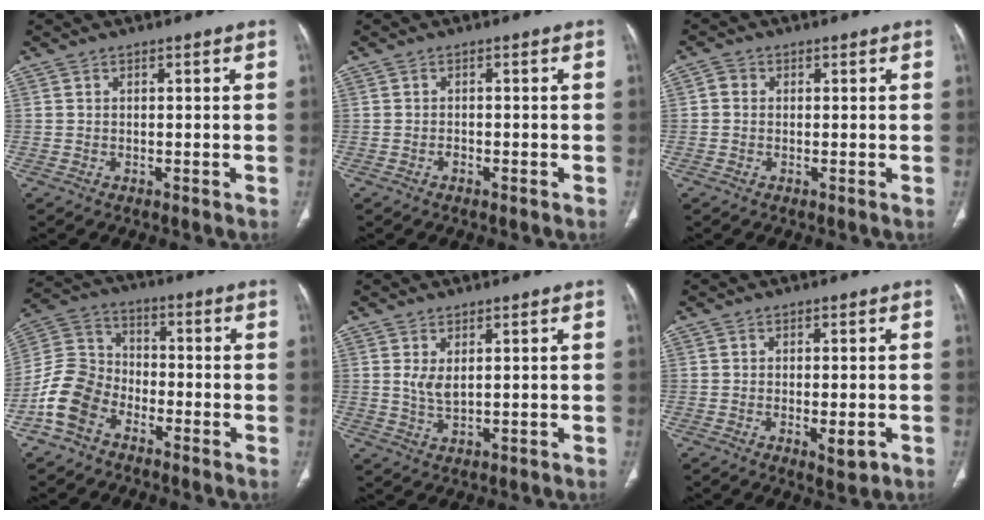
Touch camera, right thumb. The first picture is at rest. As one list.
[{"total": 0.9, "force": [-0.6, 0.5, 0.5], "torque": [-0.012, 0.004, -0.009]}, {"total": 1.7, "force": [0.1, 1.5, 0.8], "torque": [-0.007, 0.004, -0.002]}, {"total": 10.4, "force": [-5.7, 7.2, 4.9], "torque": [-0.096, 0.044, -0.123]}, {"total": 3.3, "force": [0.9, 1.3, 2.8], "torque": [-0.057, -0.014, 0.026]}, {"total": 4.2, "force": [-1.4, 1.5, 3.6], "torque": [-0.048, -0.005, -0.012]}]